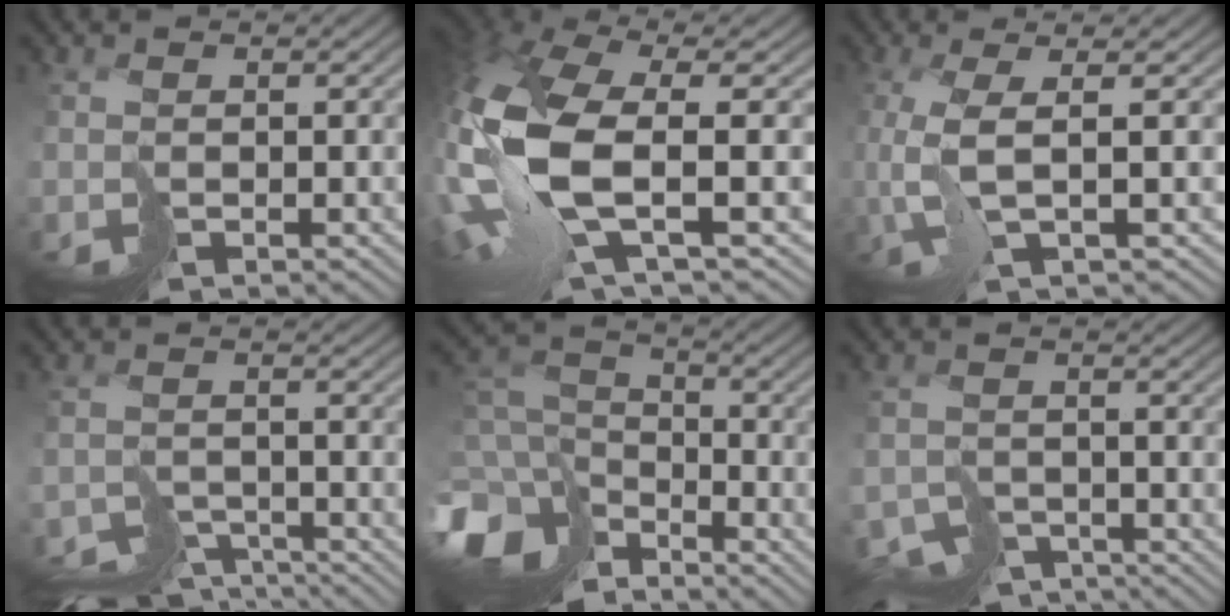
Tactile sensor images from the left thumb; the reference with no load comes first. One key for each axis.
{"total": 13.2, "fx": -0.7, "fy": 4.5, "fz": 12.4, "tx": -0.305, "ty": -0.009, "tz": -0.011}
{"total": 4.5, "fx": 0.0, "fy": 0.4, "fz": 4.5, "tx": -0.084, "ty": 0.010, "tz": -0.007}
{"total": 6.1, "fx": -5.6, "fy": 1.8, "fz": 1.6, "tx": -0.016, "ty": -0.012, "tz": -0.090}
{"total": 12.7, "fx": -8.5, "fy": 7.4, "fz": 5.9, "tx": -0.174, "ty": -0.022, "tz": -0.157}
{"total": 5.8, "fx": -5.1, "fy": 2.6, "fz": 1.2, "tx": -0.006, "ty": -0.014, "tz": -0.083}